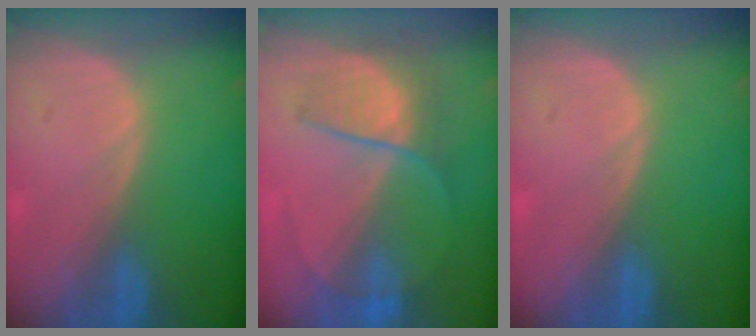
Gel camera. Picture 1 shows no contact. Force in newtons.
{"total": 6.5, "press": 6.4, "slide": 1.0}
{"total": 0.0}